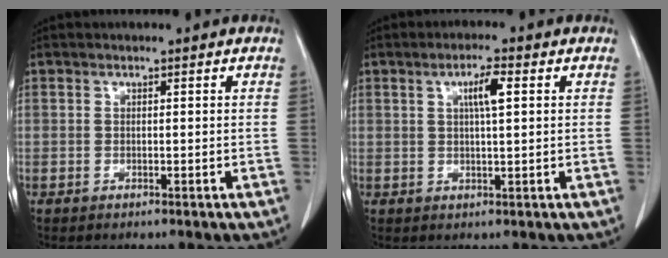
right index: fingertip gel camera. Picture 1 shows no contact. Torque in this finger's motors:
{"motor_torque": [0.25, 0.13, 0.24, 0.06]}